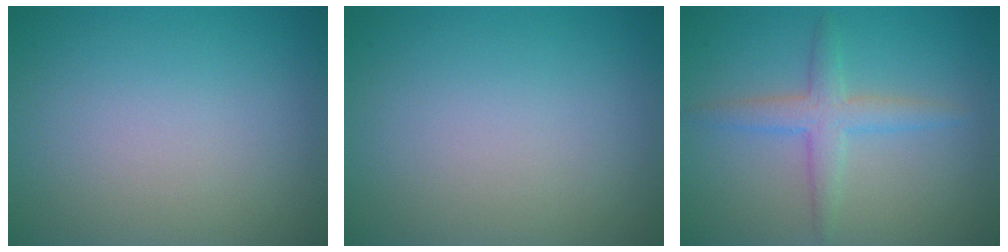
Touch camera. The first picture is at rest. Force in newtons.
{"total": 0.0}
{"total": 2.9, "press": 2.9, "slide": 0.1}